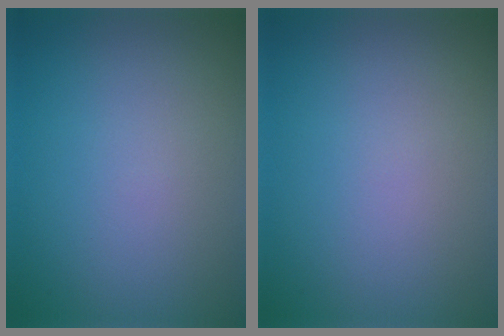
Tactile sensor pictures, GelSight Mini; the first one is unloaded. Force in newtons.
{"total": 0.0}